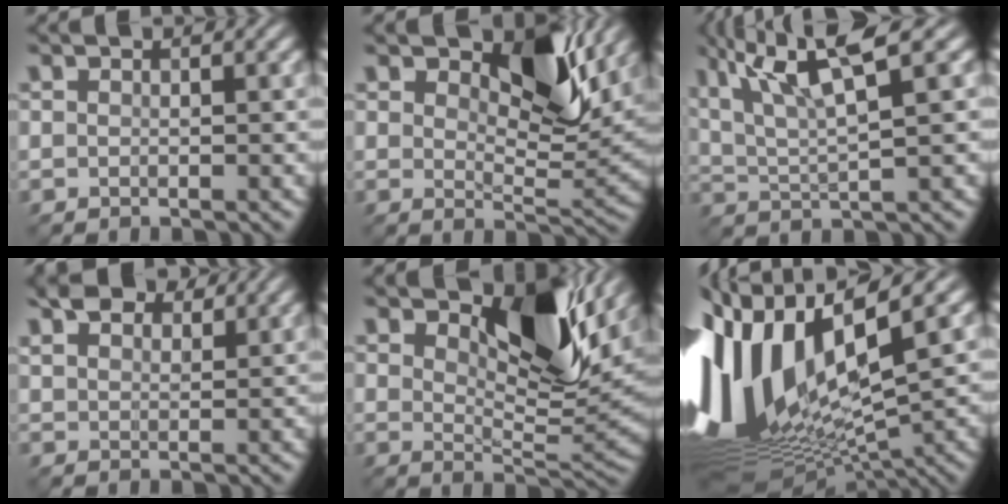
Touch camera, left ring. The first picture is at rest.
{"total": 6.5, "force": [3.3, 2.8, 4.8], "torque": [-0.071, -0.008, 0.046]}
{"total": 7.9, "force": [4.2, 1.6, 6.5], "torque": [-0.113, 0.018, 0.082]}
{"total": 4.5, "force": [3.6, 2.0, 1.9], "torque": [-0.041, 0.013, 0.059]}
{"total": 7.8, "force": [4.0, 3.0, 6.0], "torque": [-0.092, -0.007, 0.063]}
{"total": 15.7, "force": [2.7, 6.9, 13.8], "torque": [-0.316, 0.004, 0.062]}